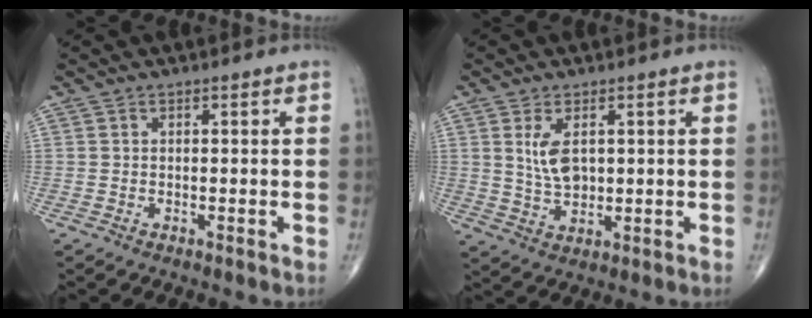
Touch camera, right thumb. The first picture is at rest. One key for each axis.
{"total": 5.5, "fx": 1.6, "fy": 2.9, "fz": 4.4, "tx": -0.080, "ty": -0.013, "tz": 0.039}